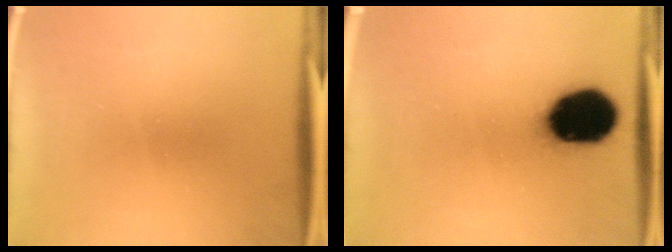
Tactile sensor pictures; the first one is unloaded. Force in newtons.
{"total": 18.6}